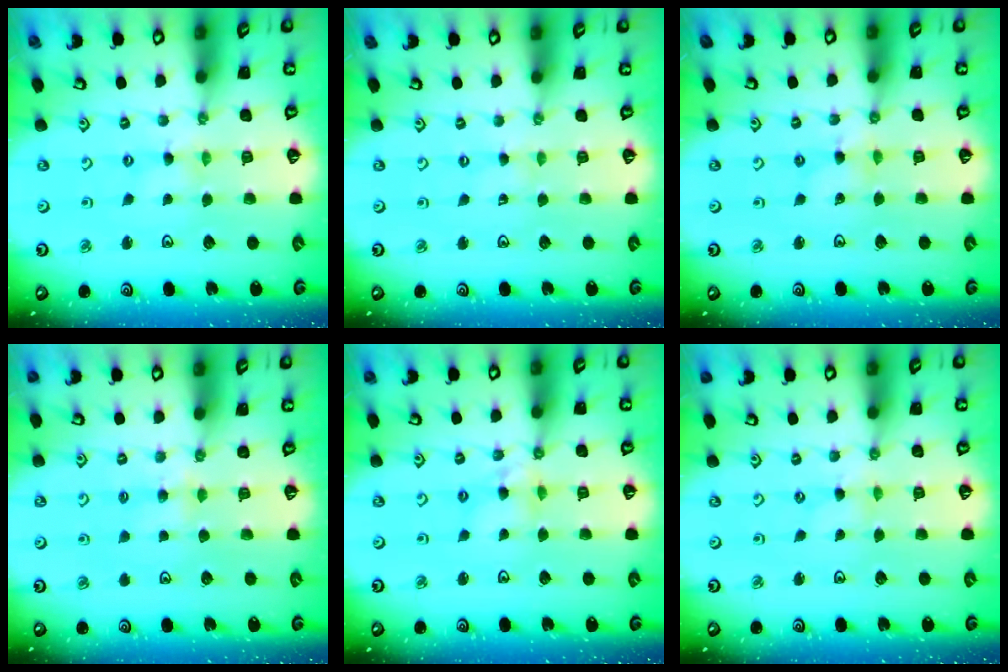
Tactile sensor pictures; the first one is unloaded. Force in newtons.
{"total": 0.0}
{"total": 1.6, "press": 1.5, "slide": 0.2}
{"total": 3.9, "press": 3.9, "slide": 0.7}
{"total": 5.6, "press": 5.6, "slide": 0.5}
{"total": 0.0}